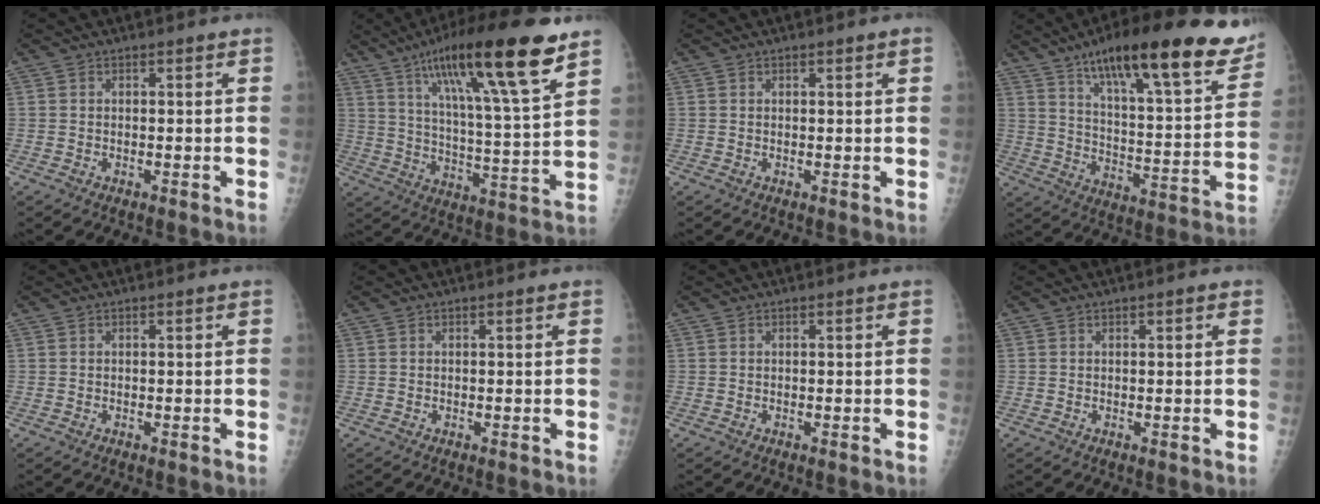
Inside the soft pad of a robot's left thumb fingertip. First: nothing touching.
{"total": 23.2, "force": [13.6, 3.7, 18.5], "torque": [-0.292, -0.036, 0.222]}
{"total": 1.0, "force": [0.6, 0.2, 0.9], "torque": [-0.012, 0.000, 0.007]}
{"total": 26.4, "force": [17.3, 6.5, 18.8], "torque": [-0.248, -0.048, 0.262]}
{"total": 0.0}
{"total": 0.0}
{"total": 0.0}
{"total": 1.0, "force": [0.5, 0.4, 0.8], "torque": [-0.011, 0.001, 0.005]}